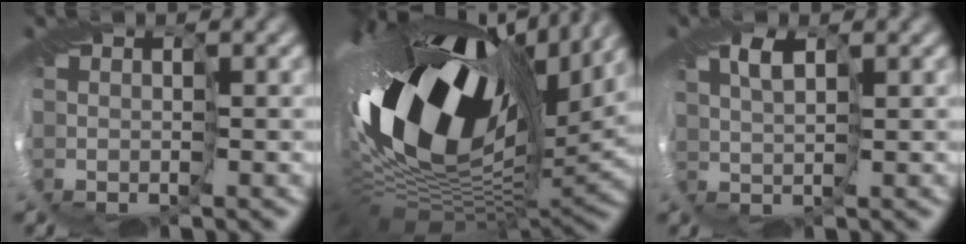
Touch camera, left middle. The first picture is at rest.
{"total": 18.7, "force": [3.3, 10.0, 15.4], "torque": [-0.285, -0.025, 0.050]}
{"total": 1.3, "force": [0.3, 0.4, 1.3], "torque": [-0.030, 0.005, 0.003]}